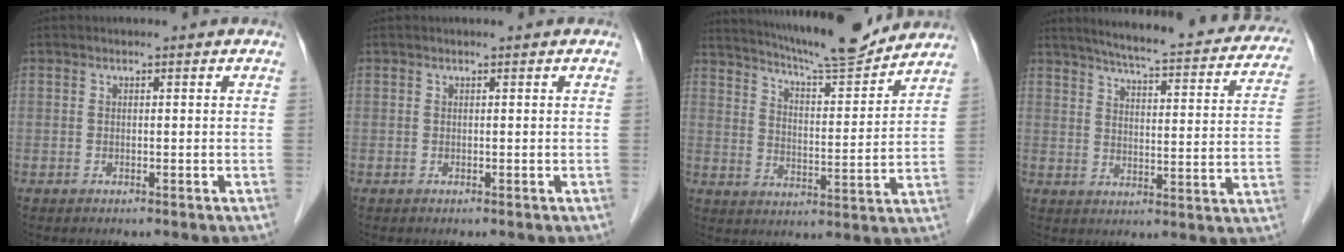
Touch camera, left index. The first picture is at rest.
{"total": 0.0}
{"total": 14.9, "force": [13.9, 0.7, 5.3], "torque": [-0.093, -0.003, 0.206]}
{"total": 24.5, "force": [21.7, 3.4, 10.7], "torque": [-0.147, -0.030, 0.260]}